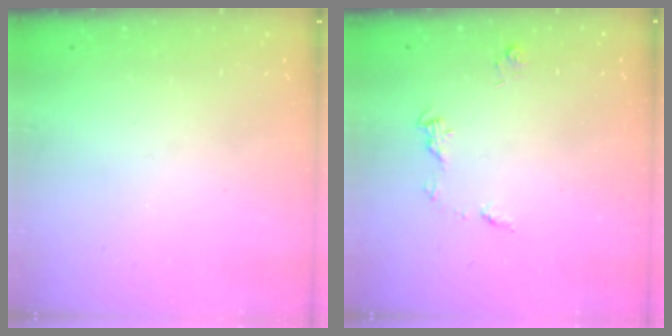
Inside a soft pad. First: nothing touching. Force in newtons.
{"total": 5.7, "press": 5.7, "slide": 0.6}